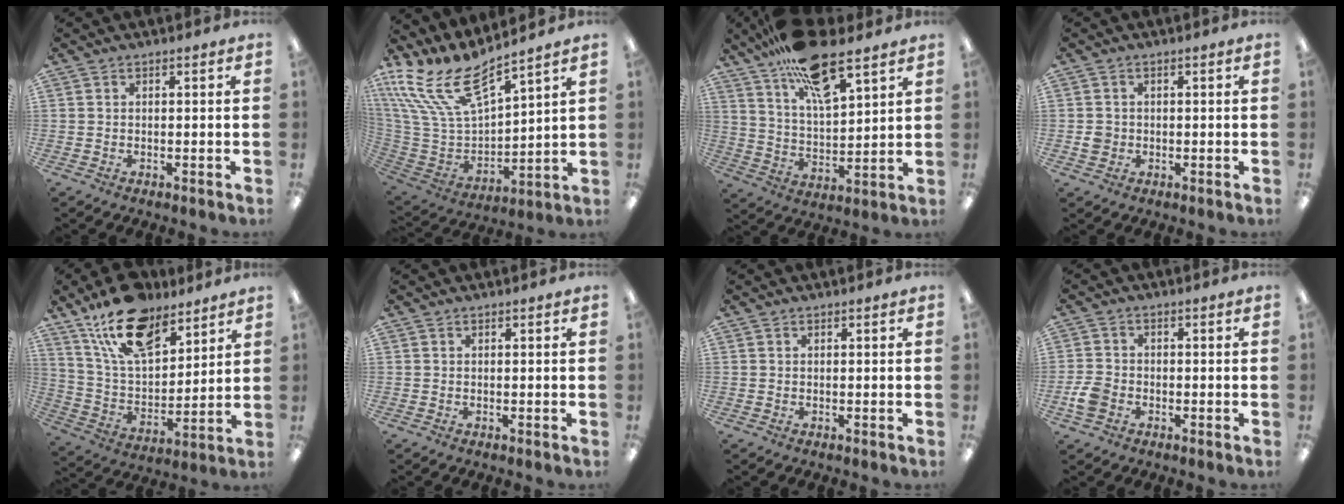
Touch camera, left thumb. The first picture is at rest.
{"total": 19.0, "force": [13.1, 7.5, 11.6], "torque": [-0.265, -0.096, 0.234]}
{"total": 17.3, "force": [12.3, 5.7, 10.7], "torque": [-0.186, -0.063, 0.210]}
{"total": 2.5, "force": [-0.3, 2.4, 0.8], "torque": [-0.005, 0.001, -0.008]}
{"total": 17.7, "force": [12.4, 8.6, 9.3], "torque": [-0.177, -0.056, 0.226]}
{"total": 0.0}
{"total": 0.0}
{"total": 4.9, "force": [-1.9, 3.6, 2.7], "torque": [-0.052, 0.010, -0.034]}